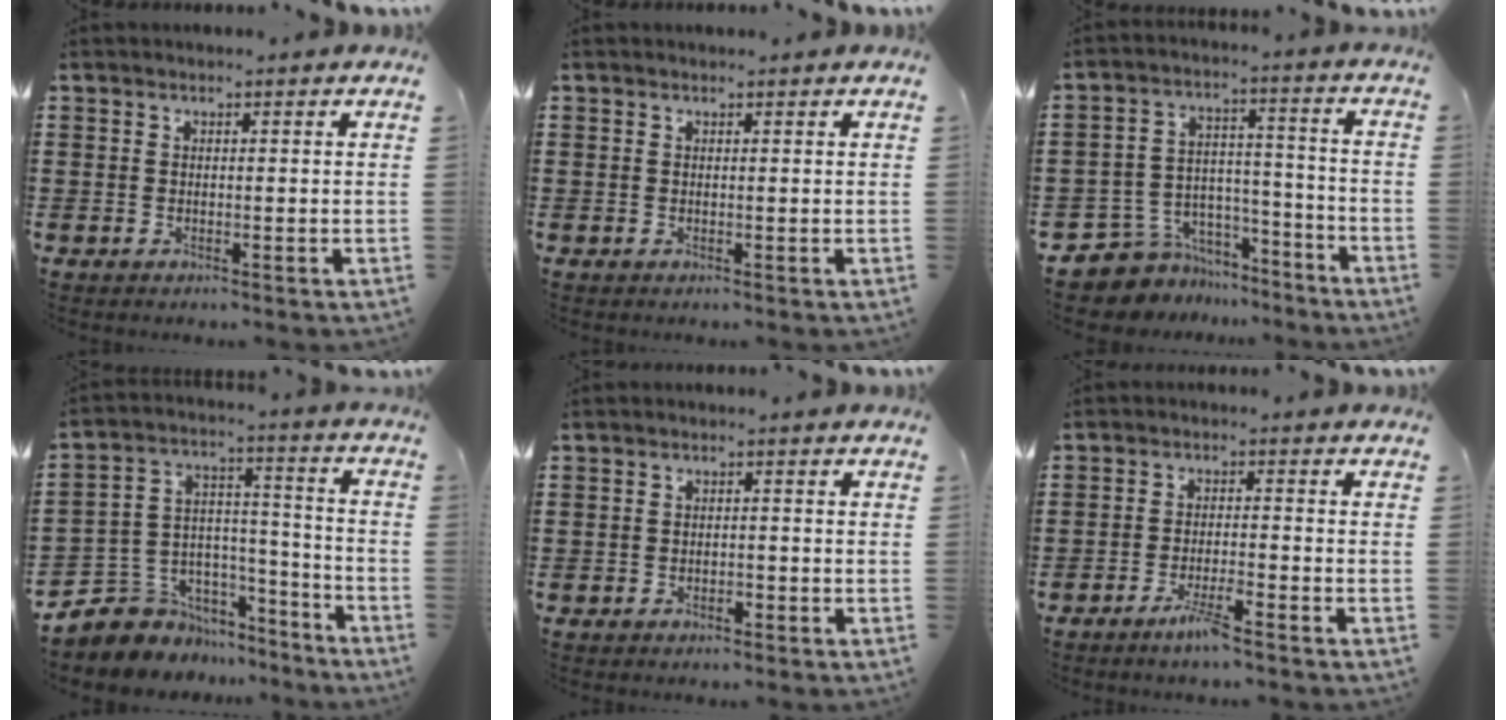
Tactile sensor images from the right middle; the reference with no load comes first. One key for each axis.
{"total": 0.0}
{"total": 6.8, "fx": -6.1, "fy": 2.9, "fz": -0.1, "tx": -0.014, "ty": 0.004, "tz": -0.123}
{"total": 6.9, "fx": -5.1, "fy": 4.7, "fz": -0.4, "tx": -0.022, "ty": 0.001, "tz": -0.098}
{"total": 1.3, "fx": -1.1, "fy": 0.7, "fz": 0.3, "tx": -0.009, "ty": 0.000, "tz": -0.025}
{"total": 3.8, "fx": -2.8, "fy": 0.2, "fz": 2.6, "tx": -0.048, "ty": -0.002, "tz": -0.049}